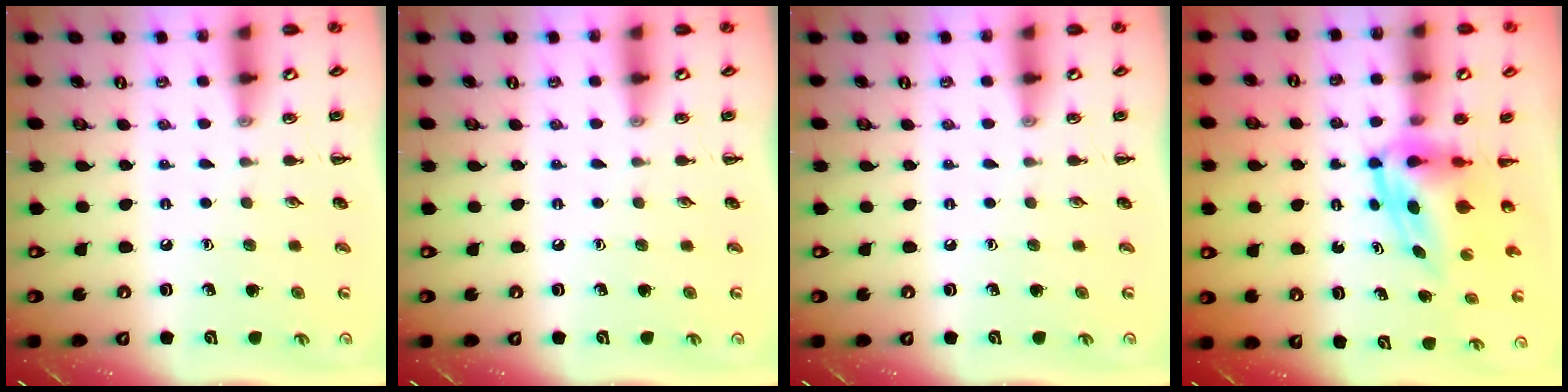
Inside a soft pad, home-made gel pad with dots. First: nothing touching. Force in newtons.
{"total": 0.0}
{"total": 0.0}
{"total": 5.0, "press": 4.9, "slide": 0.9}